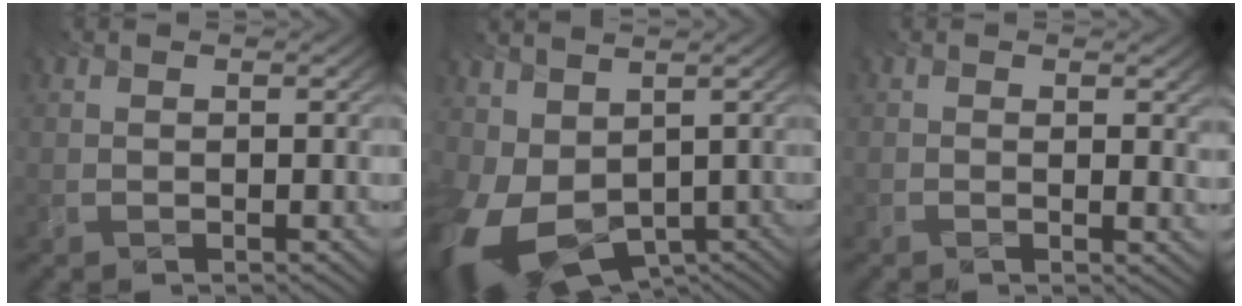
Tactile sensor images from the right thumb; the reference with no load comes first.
{"total": 12.1, "force": [-2.8, 8.3, 8.3], "torque": [-0.231, -0.041, -0.012]}
{"total": 2.0, "force": [1.2, 0.6, 1.6], "torque": [-0.021, -0.001, 0.017]}